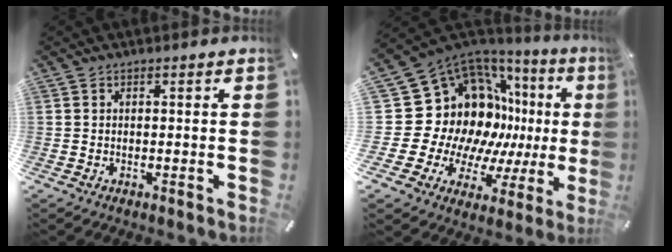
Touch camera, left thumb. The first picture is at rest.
{"total": 20.7, "force": [5.3, 16.2, 11.8], "torque": [-0.149, -0.100, 0.150]}